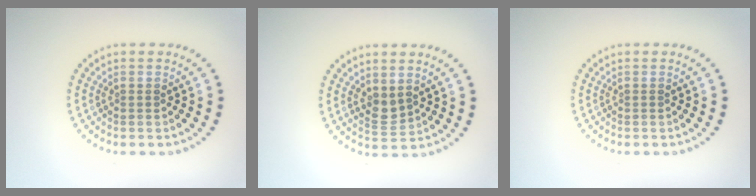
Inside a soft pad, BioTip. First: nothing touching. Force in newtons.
{"total": 1.7, "press": 1.4, "slide": 0.9}
{"total": 0.0}